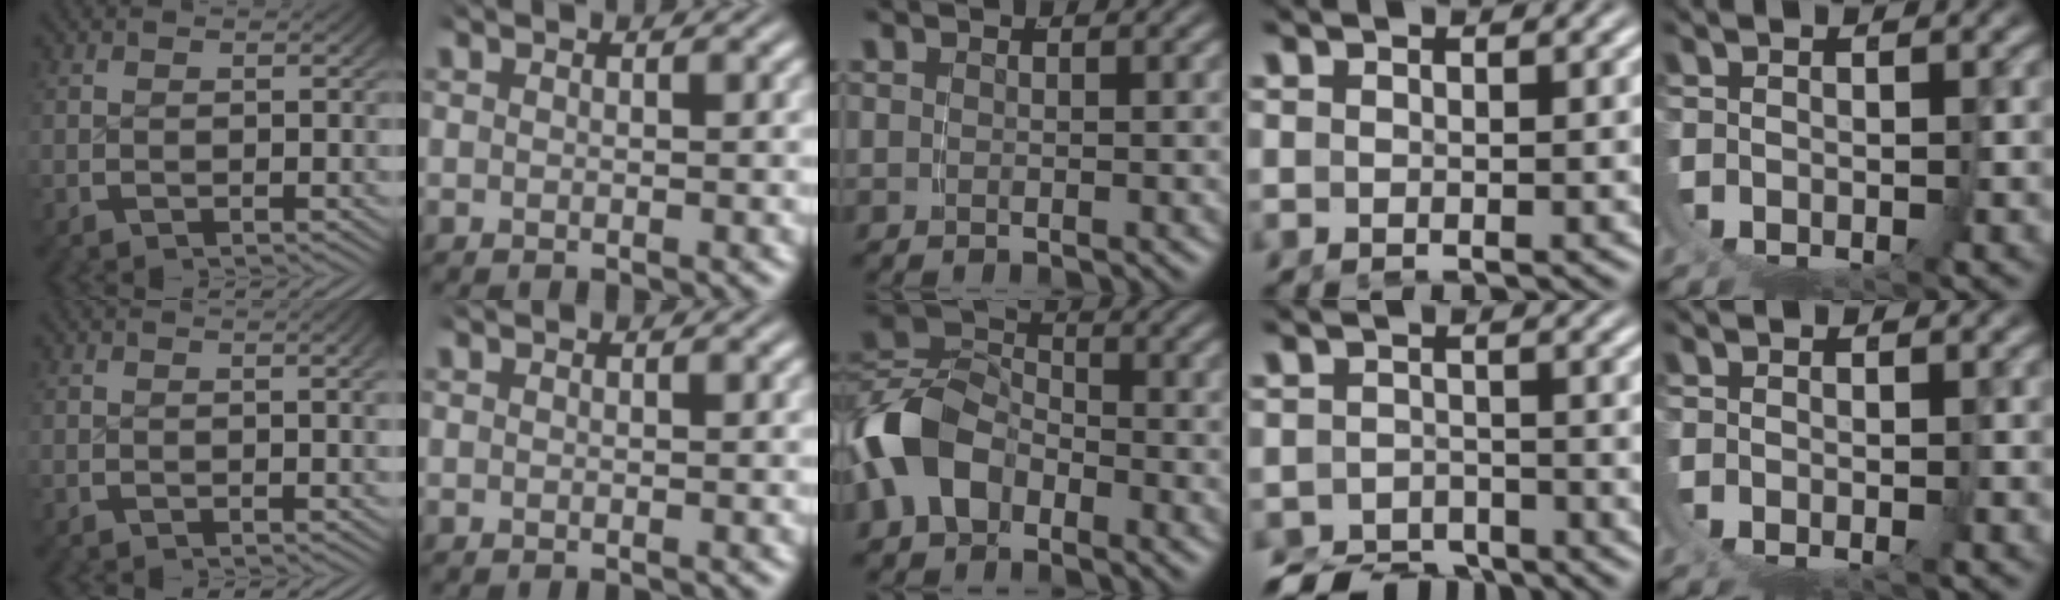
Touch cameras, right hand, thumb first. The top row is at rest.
{"thumb": {"total": 1.0, "force": [0.3, -0.1, 1.0], "torque": [-0.017, 0.005, 0.008]}, "middle": {"total": 5.3, "force": [-1.7, 4.0, 3.1], "torque": [-0.071, -0.005, -0.030]}, "ring": {"total": 7.1, "force": [-6.2, 3.0, 1.6], "torque": [-0.004, -0.024, -0.103]}, "little": {"total": 0.8, "force": [-0.7, 0.4, 0.2], "torque": [-0.011, -0.013, -0.001]}}